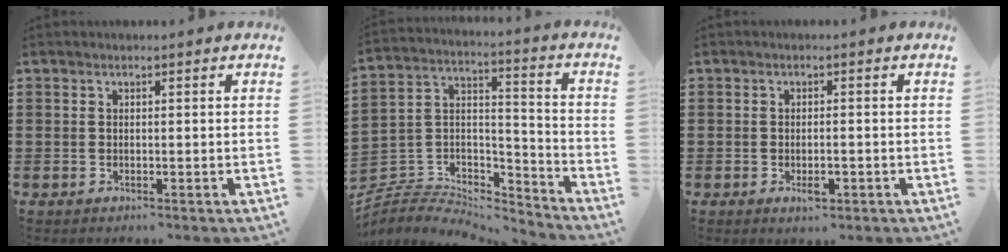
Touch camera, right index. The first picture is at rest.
{"total": 5.3, "force": [-5.0, 1.8, 0.5], "torque": [-0.024, -0.003, -0.105]}
{"total": 2.3, "force": [-0.9, 0.8, 2.0], "torque": [-0.036, 0.001, -0.016]}